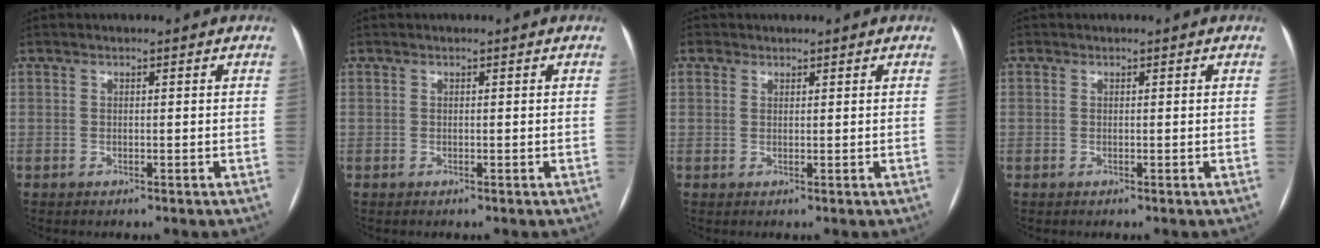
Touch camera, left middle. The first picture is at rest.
{"total": 0.0}
{"total": 13.9, "force": [10.4, 8.1, 4.3], "torque": [-0.136, 0.044, 0.199]}
{"total": 0.0}